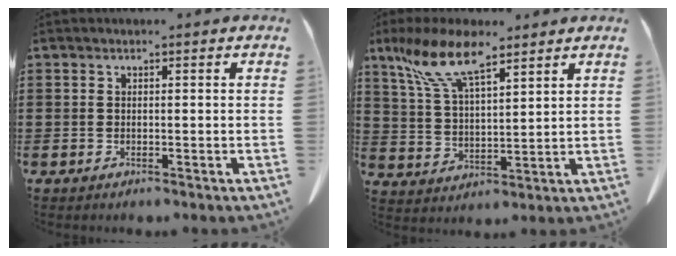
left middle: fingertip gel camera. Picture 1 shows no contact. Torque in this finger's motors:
{"motor_torque": [0.71, 0.58, 0.36, 0.21]}